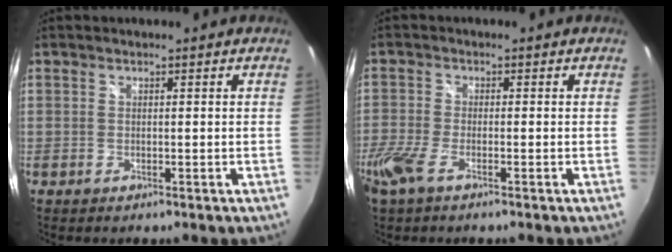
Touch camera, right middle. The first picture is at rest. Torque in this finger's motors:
{"motor_torque": [1.49, -0.65, 0.29, 0.09]}